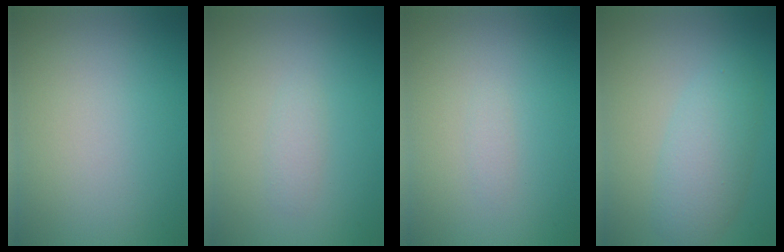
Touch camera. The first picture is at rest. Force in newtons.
{"total": 1.0, "press": 1.0, "slide": 0.0}
{"total": 0.5, "press": 0.5, "slide": 0.0}
{"total": 3.8, "press": 3.8, "slide": 0.1}